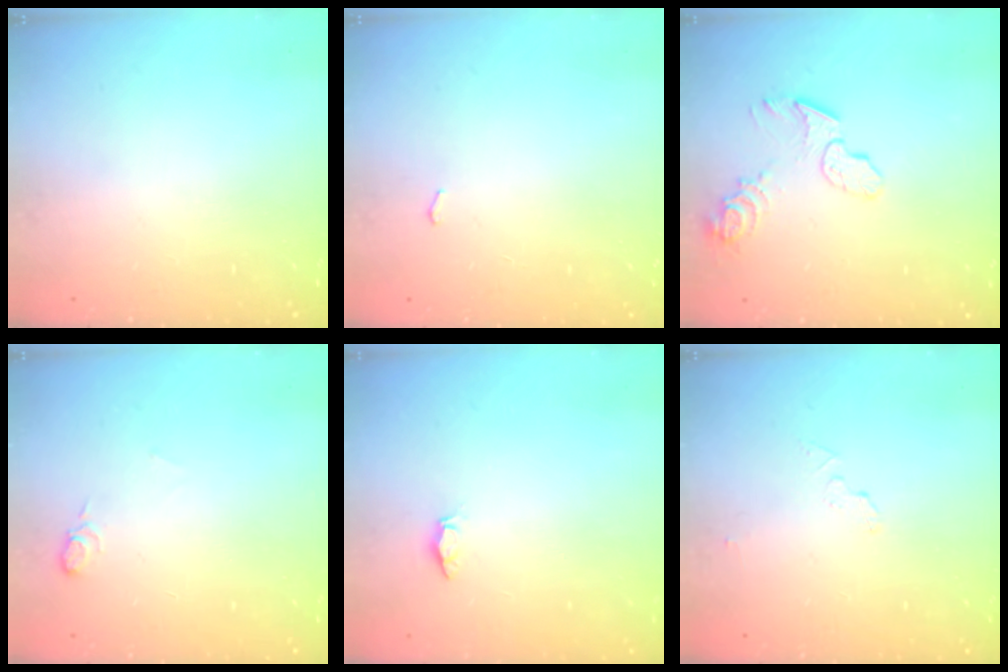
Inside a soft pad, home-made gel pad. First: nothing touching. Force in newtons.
{"total": 10.0, "press": 2.6, "slide": 9.7}
{"total": 9.1, "press": 9.1, "slide": 0.3}
{"total": 5.6, "press": 5.5, "slide": 1.4}
{"total": 3.4, "press": 3.4, "slide": 0.4}
{"total": 2.9, "press": 2.9, "slide": 0.3}